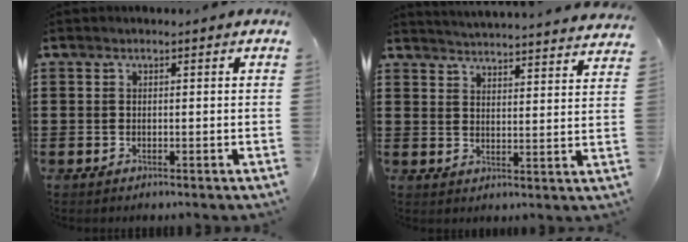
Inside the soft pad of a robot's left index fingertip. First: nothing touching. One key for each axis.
{"total": 4.2, "fx": 4.1, "fy": -0.9, "fz": -0.1, "tx": -0.015, "ty": -0.032, "tz": 0.069}